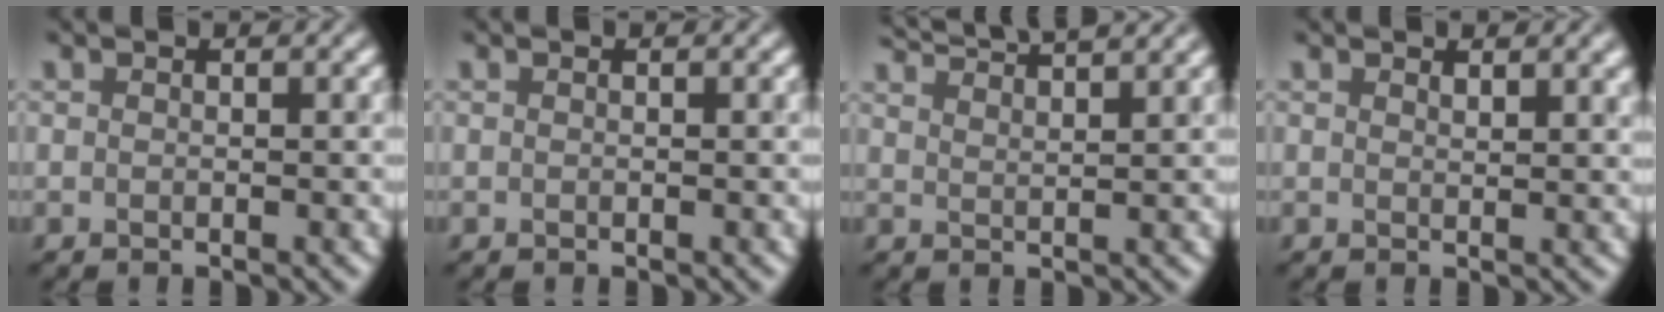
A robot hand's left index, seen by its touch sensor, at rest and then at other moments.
{"total": 0.0}
{"total": 5.8, "force": [5.1, 0.8, 2.5], "torque": [-0.016, 0.025, 0.054]}
{"total": 1.4, "force": [1.0, 0.3, 0.8], "torque": [-0.008, 0.004, 0.016]}